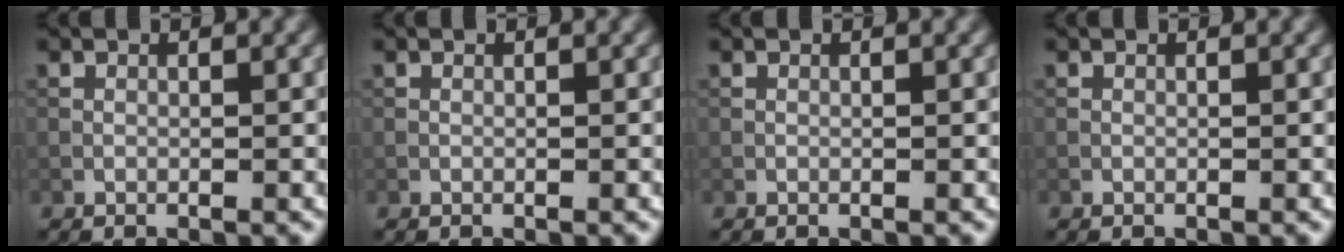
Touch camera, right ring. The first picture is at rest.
{"total": 0.0}
{"total": 0.0}
{"total": 0.0}